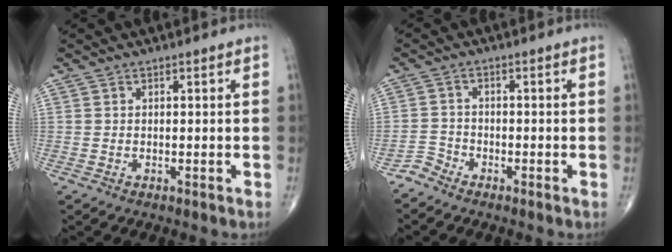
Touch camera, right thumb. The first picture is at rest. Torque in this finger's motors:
{"motor_torque": [0.20, -0.56, -0.28, -0.31, -0.03]}